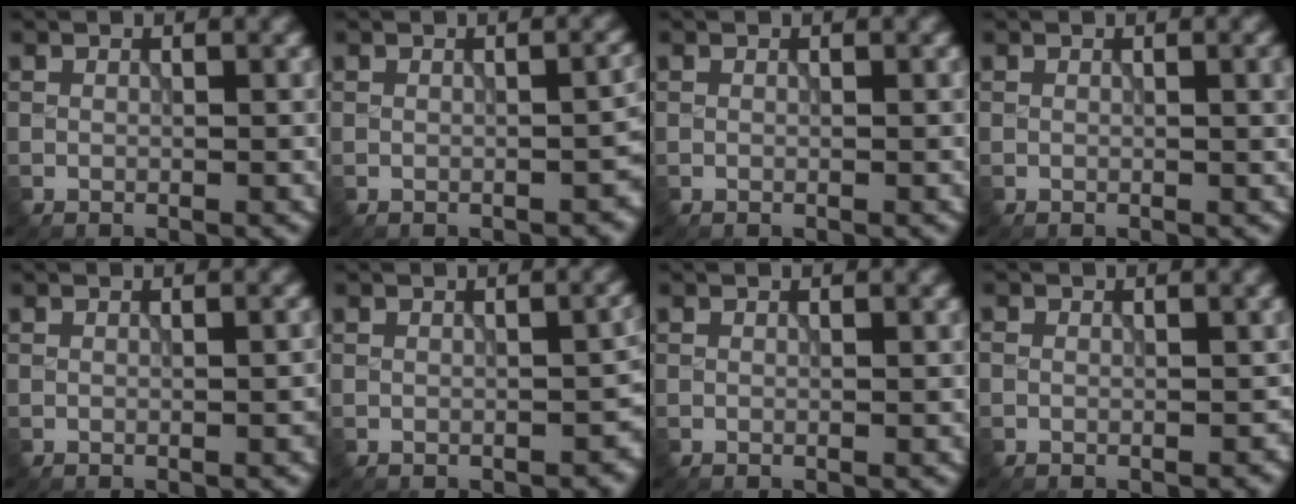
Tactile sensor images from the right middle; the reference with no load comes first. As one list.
[{"total": 2.1, "force": [-0.6, 1.0, 1.7], "torque": [-0.018, -0.002, -0.006]}, {"total": 0.0}, {"total": 0.9, "force": [0.2, 0.1, 0.9], "torque": [-0.010, 0.003, 0.003]}, {"total": 0.9, "force": [-0.2, 0.3, 0.8], "torque": [-0.012, 0.000, -0.002]}, {"total": 2.7, "force": [-0.6, 1.6, 2.1], "torque": [-0.016, -0.008, -0.007]}, {"total": 0.0}, {"total": 2.1, "force": [-0.4, 1.8, 0.9], "torque": [-0.008, -0.009, -0.007]}]